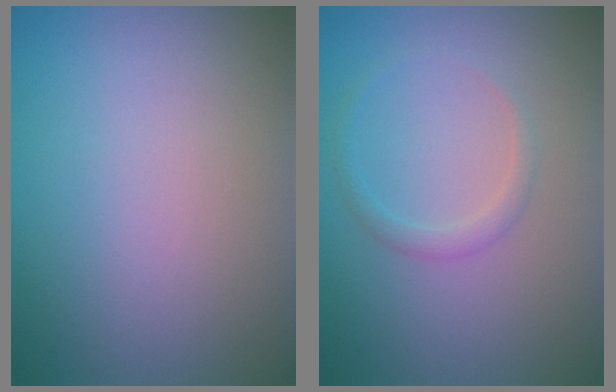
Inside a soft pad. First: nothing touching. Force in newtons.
{"total": 1.2, "press": 1.2, "slide": 0.1}